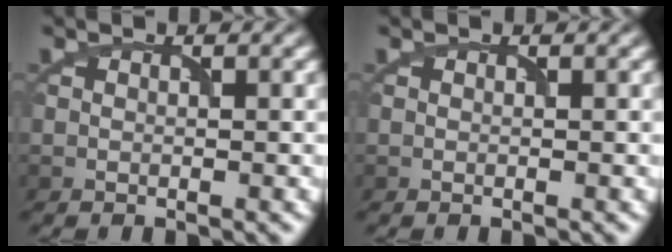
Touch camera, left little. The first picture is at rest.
{"total": 0.0}